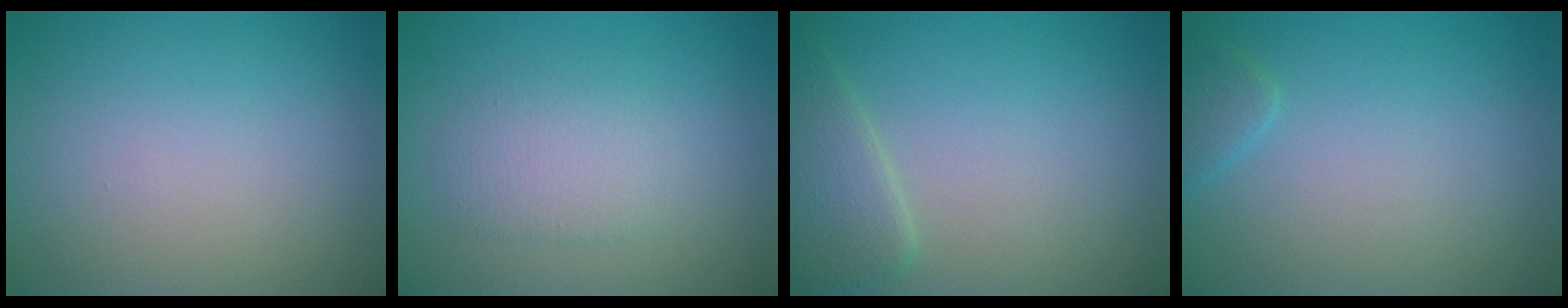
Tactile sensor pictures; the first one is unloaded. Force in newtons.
{"total": 2.4, "press": 2.3, "slide": 0.4}
{"total": 3.0, "press": 2.9, "slide": 0.2}
{"total": 1.4, "press": 1.4, "slide": 0.1}